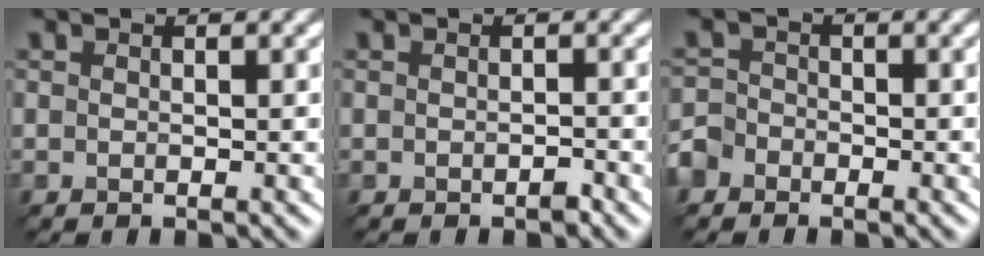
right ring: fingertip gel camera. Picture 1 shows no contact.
{"total": 1.5, "force": [-1.2, -0.6, -0.5], "torque": [-0.003, 0.003, -0.006]}
{"total": 2.3, "force": [-2.2, 0.5, -0.5], "torque": [-0.015, -0.001, -0.031]}